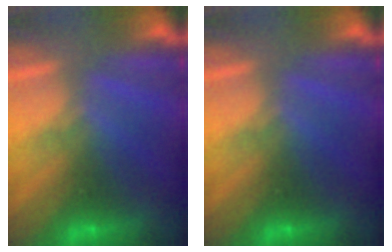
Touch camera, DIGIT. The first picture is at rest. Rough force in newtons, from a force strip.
{"total": 0.0}